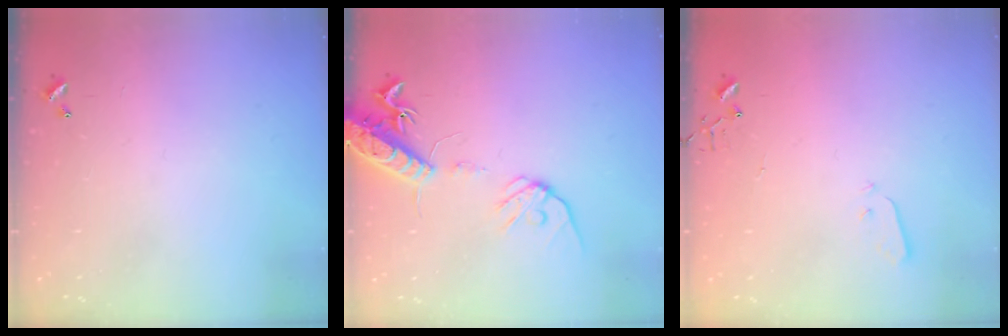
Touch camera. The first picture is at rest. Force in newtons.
{"total": 16.4, "press": 16.1, "slide": 3.0}
{"total": 3.0, "press": 3.0, "slide": 0.3}